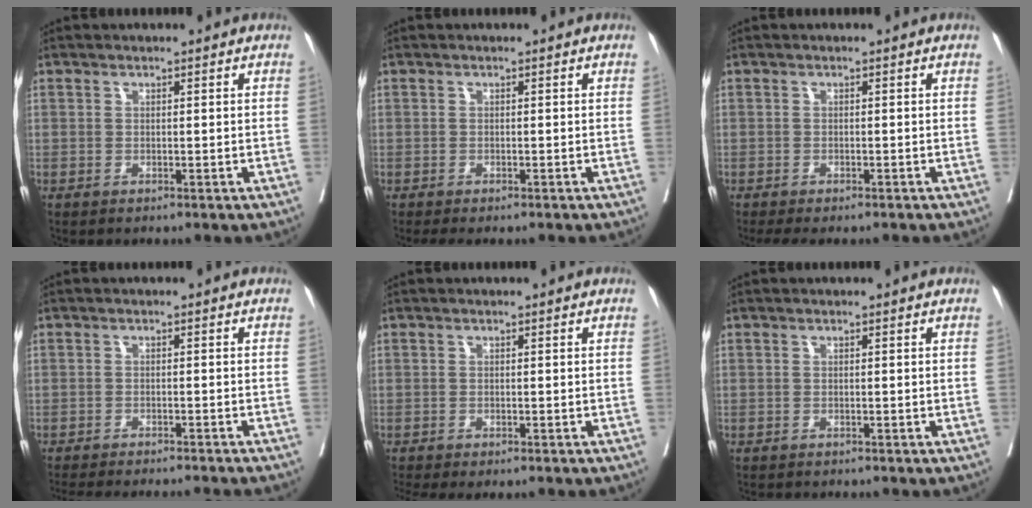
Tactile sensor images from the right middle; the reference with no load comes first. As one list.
[{"total": 2.2, "force": [-1.8, 0.8, 1.0], "torque": [-0.009, -0.005, -0.025]}, {"total": 4.1, "force": [-3.4, 1.3, 1.8], "torque": [-0.019, -0.008, -0.049]}, {"total": 13.9, "force": [-12.8, 0.5, 5.5], "torque": [-0.074, -0.025, -0.170]}, {"total": 5.2, "force": [-4.6, 0.8, 2.3], "torque": [-0.021, -0.004, -0.069]}, {"total": 2.7, "force": [-2.5, 0.6, 0.9], "torque": [-0.015, -0.005, -0.032]}]